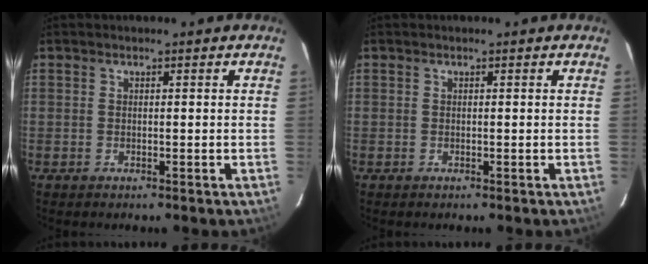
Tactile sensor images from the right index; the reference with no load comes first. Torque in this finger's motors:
{"motor_torque": [0.19, 0.18, 0.01, 0.00]}